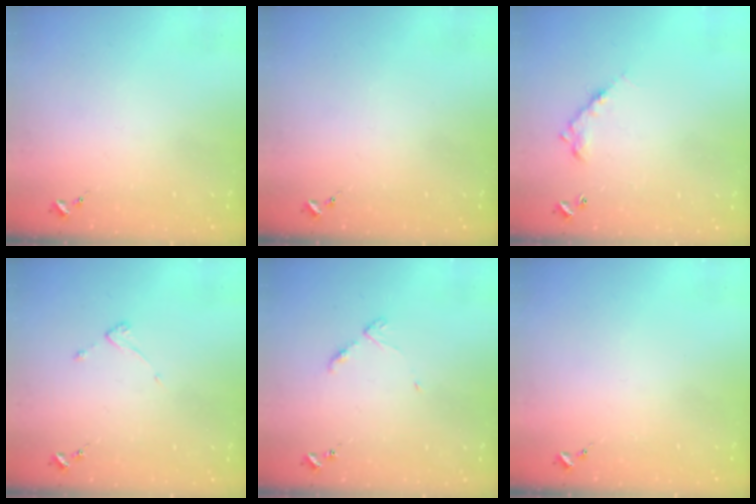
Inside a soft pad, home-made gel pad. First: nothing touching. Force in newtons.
{"total": 0.0}
{"total": 7.7, "press": 7.7, "slide": 0.6}
{"total": 3.4, "press": 3.4, "slide": 0.1}
{"total": 4.4, "press": 4.3, "slide": 0.5}
{"total": 0.0}